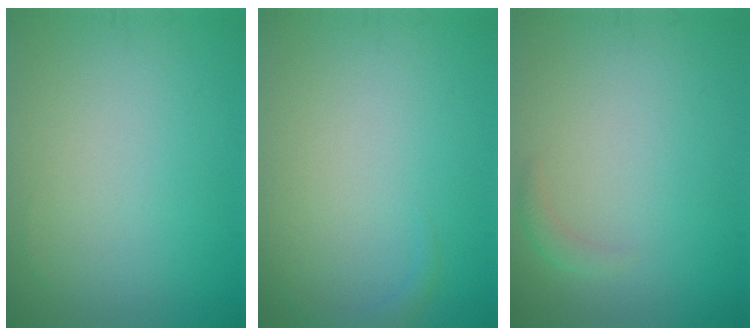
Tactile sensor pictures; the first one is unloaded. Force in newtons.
{"total": 0.8, "press": 0.8, "slide": 0.0}
{"total": 1.0, "press": 1.0, "slide": 0.1}